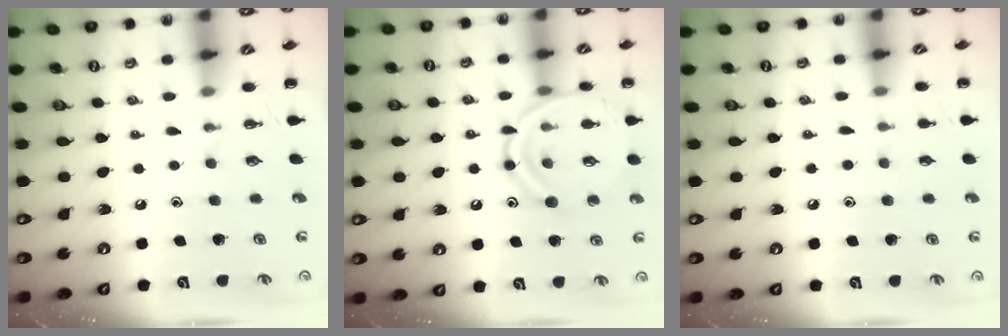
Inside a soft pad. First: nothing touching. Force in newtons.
{"total": 13.9, "press": 13.8, "slide": 1.2}
{"total": 4.6, "press": 4.3, "slide": 1.6}